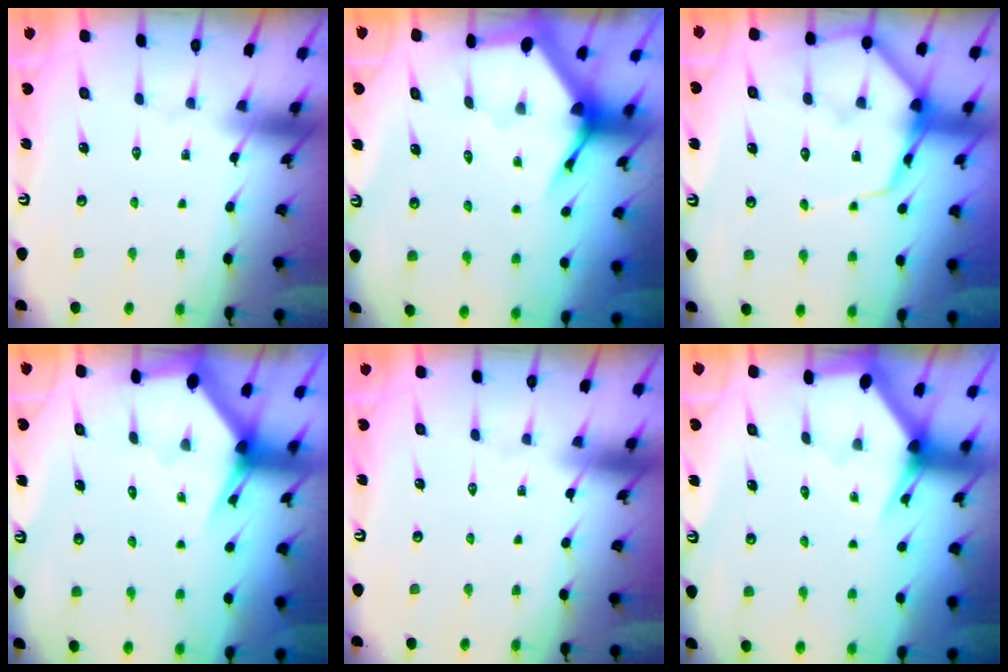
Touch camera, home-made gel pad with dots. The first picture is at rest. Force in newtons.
{"total": 4.7, "press": 4.6, "slide": 0.5}
{"total": 11.1, "press": 11.1, "slide": 1.2}
{"total": 2.9, "press": 2.9, "slide": 0.2}
{"total": 0.0}
{"total": 3.0, "press": 3.0, "slide": 0.1}